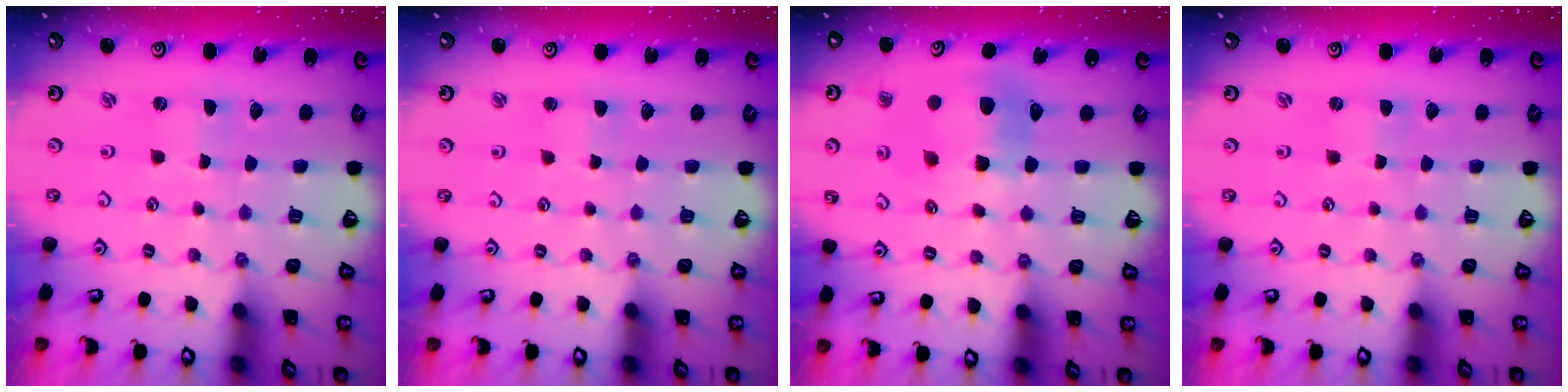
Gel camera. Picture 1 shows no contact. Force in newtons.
{"total": 2.5, "press": 2.4, "slide": 0.4}
{"total": 10.3, "press": 10.2, "slide": 1.4}
{"total": 0.8, "press": 0.7, "slide": 0.2}